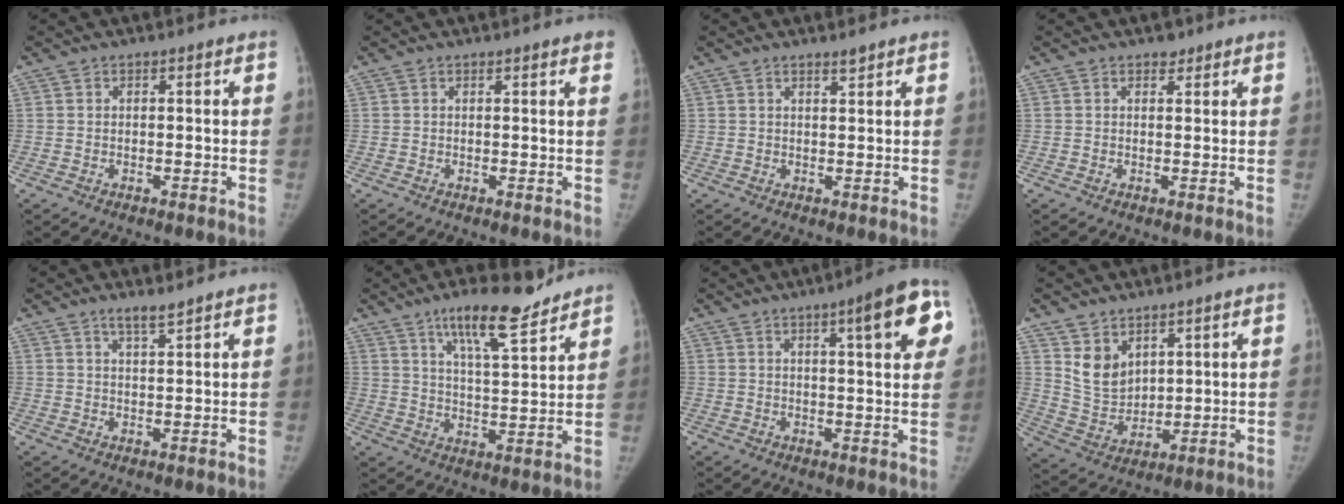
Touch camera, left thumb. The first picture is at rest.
{"total": 2.3, "force": [1.7, 0.3, 1.6], "torque": [-0.010, 0.003, 0.015]}
{"total": 1.3, "force": [1.1, 0.0, 0.6], "torque": [-0.007, -0.011, 0.021]}
{"total": 1.5, "force": [1.1, 0.9, 0.3], "torque": [0.008, -0.005, 0.013]}
{"total": 2.7, "force": [2.3, 0.1, 1.4], "torque": [-0.023, -0.015, 0.042]}
{"total": 12.4, "force": [8.9, 2.8, 8.1], "torque": [-0.117, -0.056, 0.150]}
{"total": 11.2, "force": [4.5, 2.3, 9.9], "torque": [-0.106, -0.004, 0.052]}
{"total": 7.9, "force": [4.5, 5.4, 3.7], "torque": [-0.040, -0.033, 0.102]}